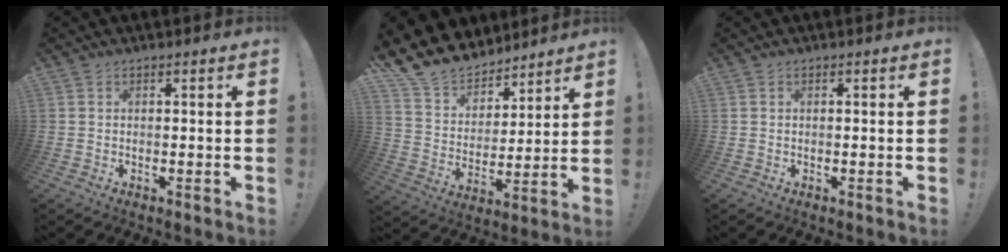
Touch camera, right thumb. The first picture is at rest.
{"total": 14.0, "force": [12.1, 6.8, 2.1], "torque": [-0.067, -0.100, 0.230]}
{"total": 0.0}